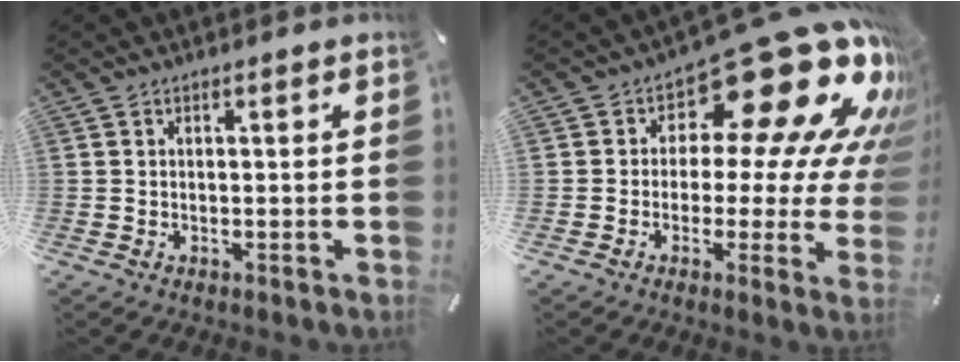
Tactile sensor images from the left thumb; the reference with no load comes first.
{"total": 22.2, "force": [12.4, 9.2, 15.9], "torque": [-0.215, -0.099, 0.200]}